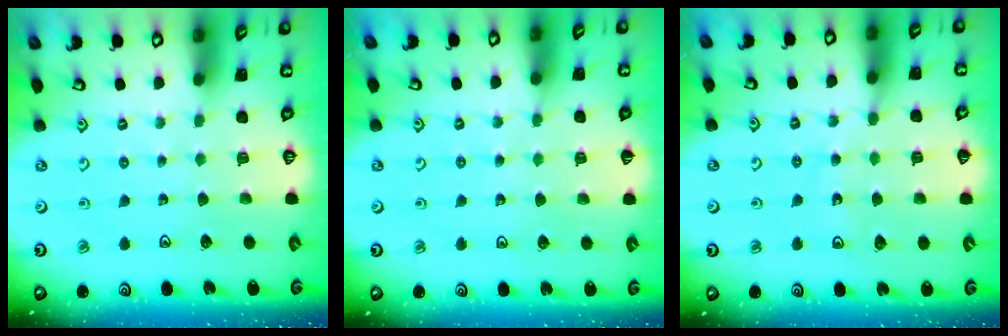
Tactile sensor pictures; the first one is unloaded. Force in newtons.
{"total": 2.9, "press": 2.8, "slide": 0.5}
{"total": 10.0, "press": 9.6, "slide": 2.9}